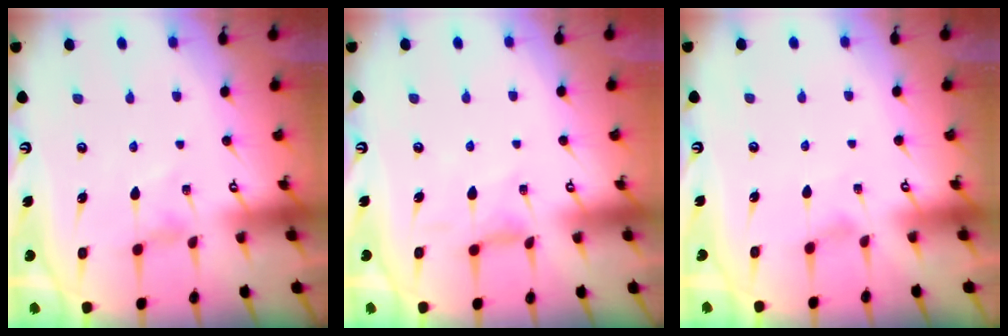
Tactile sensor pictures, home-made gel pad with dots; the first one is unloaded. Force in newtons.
{"total": 0.8, "press": 0.7, "slide": 0.2}
{"total": 0.7, "press": 0.7, "slide": 0.2}